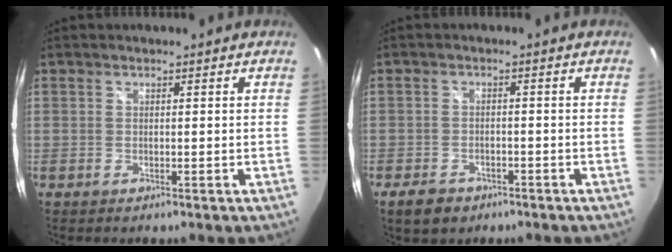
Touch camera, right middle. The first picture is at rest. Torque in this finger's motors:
{"motor_torque": [0.42, -0.47, -0.02, 0.01]}